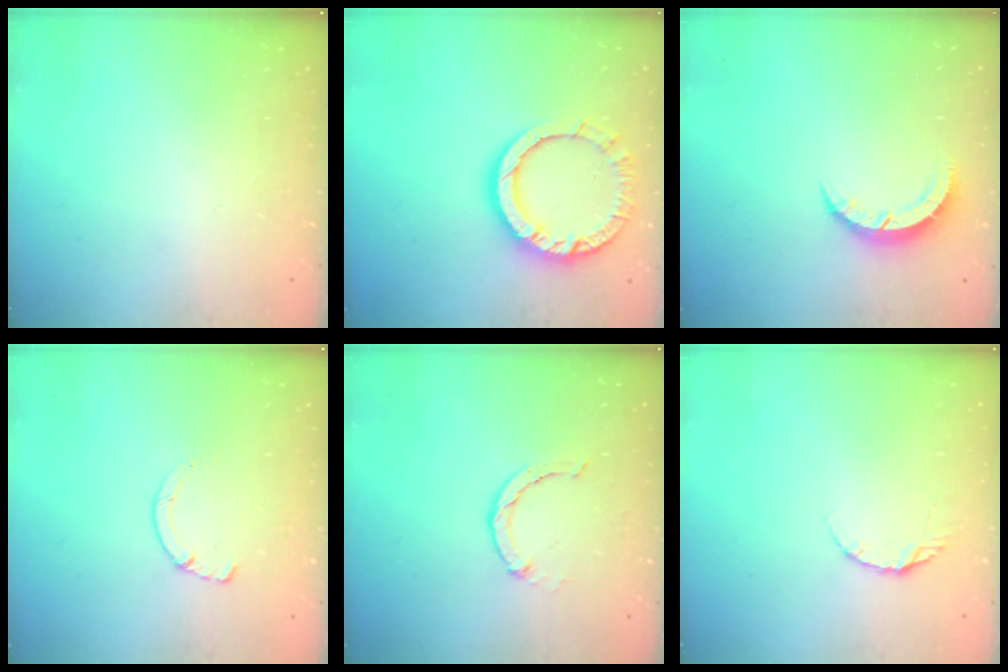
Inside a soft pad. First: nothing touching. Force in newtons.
{"total": 12.3, "press": 12.2, "slide": 1.3}
{"total": 4.4, "press": 4.4, "slide": 0.5}
{"total": 1.4, "press": 1.4, "slide": 0.3}
{"total": 3.0, "press": 3.0, "slide": 0.4}
{"total": 4.1, "press": 4.1, "slide": 0.5}